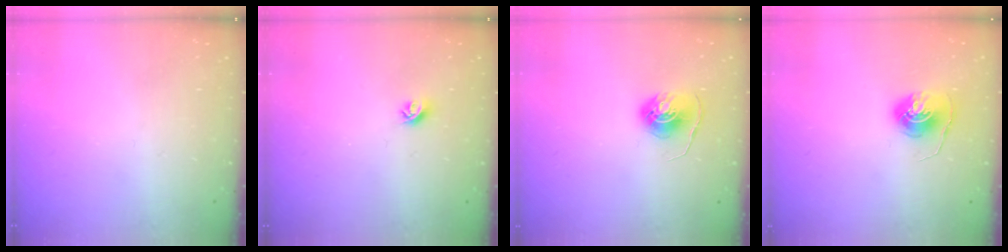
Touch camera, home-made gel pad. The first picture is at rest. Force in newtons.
{"total": 6.0, "press": 5.9, "slide": 0.7}
{"total": 6.1, "press": 6.1, "slide": 0.5}
{"total": 6.4, "press": 6.4, "slide": 0.6}